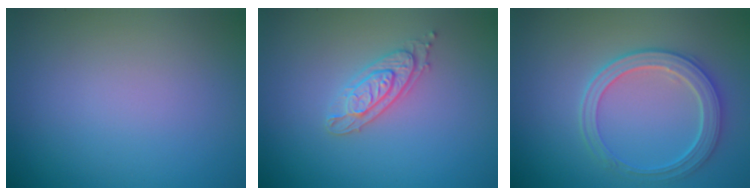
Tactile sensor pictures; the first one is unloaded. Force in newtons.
{"total": 2.4, "press": 2.2, "slide": 0.8}
{"total": 3.7, "press": 3.3, "slide": 1.7}